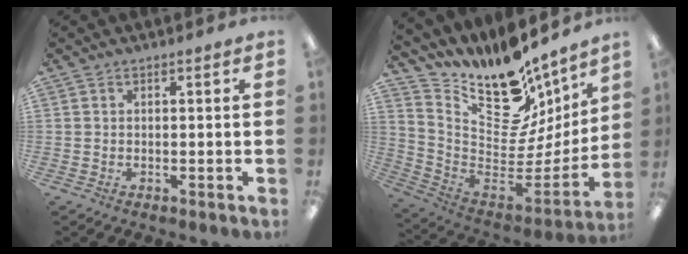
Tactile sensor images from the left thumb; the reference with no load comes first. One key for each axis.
{"total": 16.8, "fx": 12.3, "fy": 8.4, "fz": 7.9, "tx": -0.109, "ty": -0.122, "tz": 0.210}